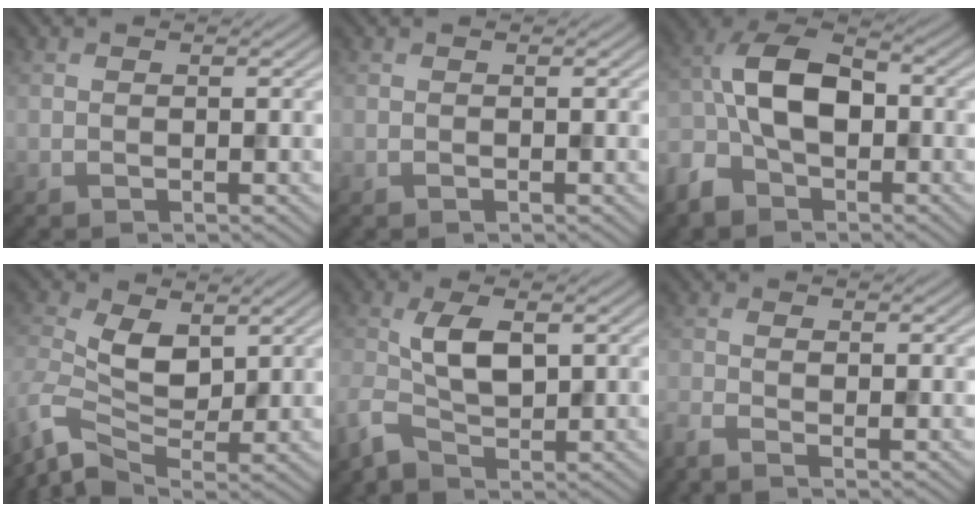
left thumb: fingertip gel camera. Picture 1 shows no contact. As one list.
[{"total": 0.0}, {"total": 9.1, "force": [-3.2, 5.6, 6.4], "torque": [-0.143, 0.007, -0.078]}, {"total": 5.5, "force": [-0.7, 3.3, 4.4], "torque": [-0.099, 0.004, -0.027]}, {"total": 5.1, "force": [-0.6, 2.7, 4.3], "torque": [-0.106, 0.002, -0.017]}, {"total": 2.3, "force": [-1.4, 0.4, 1.8], "torque": [-0.038, -0.004, -0.039]}]